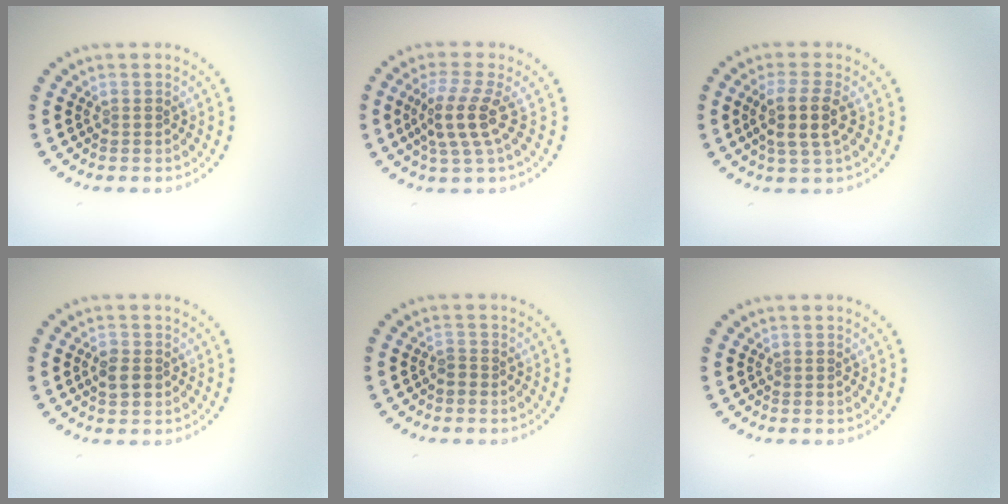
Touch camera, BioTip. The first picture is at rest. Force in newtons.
{"total": 3.4, "press": 2.7, "slide": 2.1}
{"total": 3.2, "press": 2.8, "slide": 1.5}
{"total": 1.8, "press": 1.7, "slide": 0.2}
{"total": 0.7, "press": 0.4, "slide": 0.6}
{"total": 0.0}